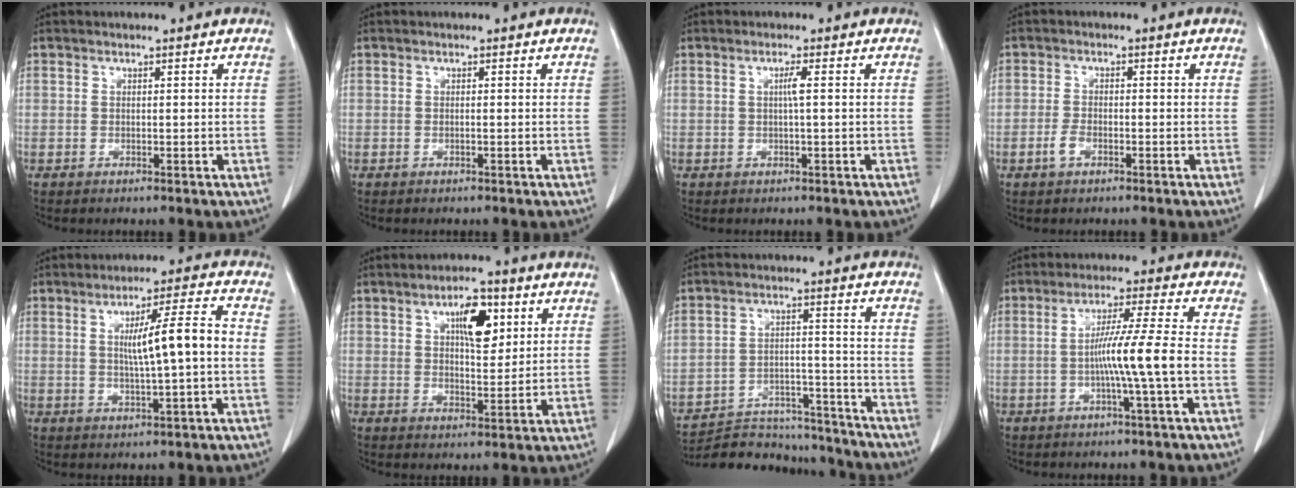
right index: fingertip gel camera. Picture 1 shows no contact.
{"total": 0.0}
{"total": 1.5, "force": [0.1, -0.3, 1.5], "torque": [-0.027, 0.002, 0.001]}
{"total": 2.1, "force": [-1.1, 1.1, 1.5], "torque": [-0.033, 0.002, -0.020]}
{"total": 8.6, "force": [0.2, 0.0, 8.6], "torque": [-0.135, 0.007, 0.003]}
{"total": 7.4, "force": [3.0, 2.7, 6.1], "torque": [-0.100, 0.008, 0.049]}
{"total": 16.3, "force": [-15.6, 3.8, 2.7], "torque": [-0.043, 0.028, -0.221]}
{"total": 8.1, "force": [-1.6, -1.7, 7.8], "torque": [-0.140, 0.003, -0.029]}